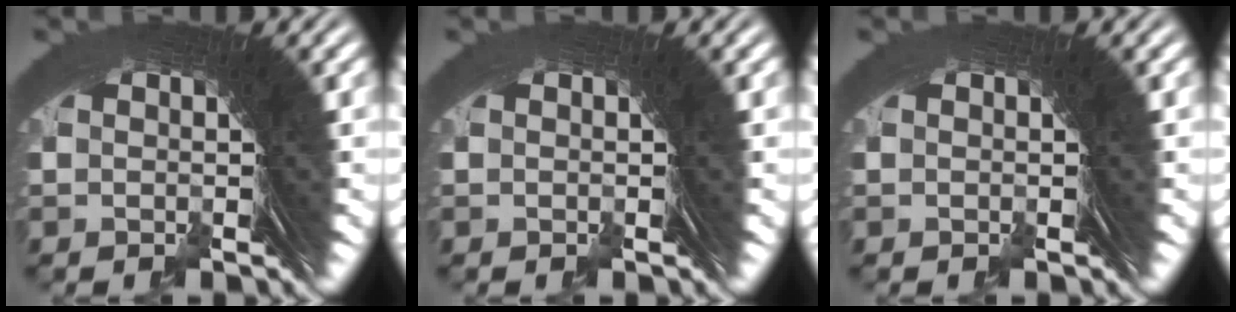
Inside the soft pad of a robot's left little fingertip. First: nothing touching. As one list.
[{"total": 0.0}, {"total": 0.0}]